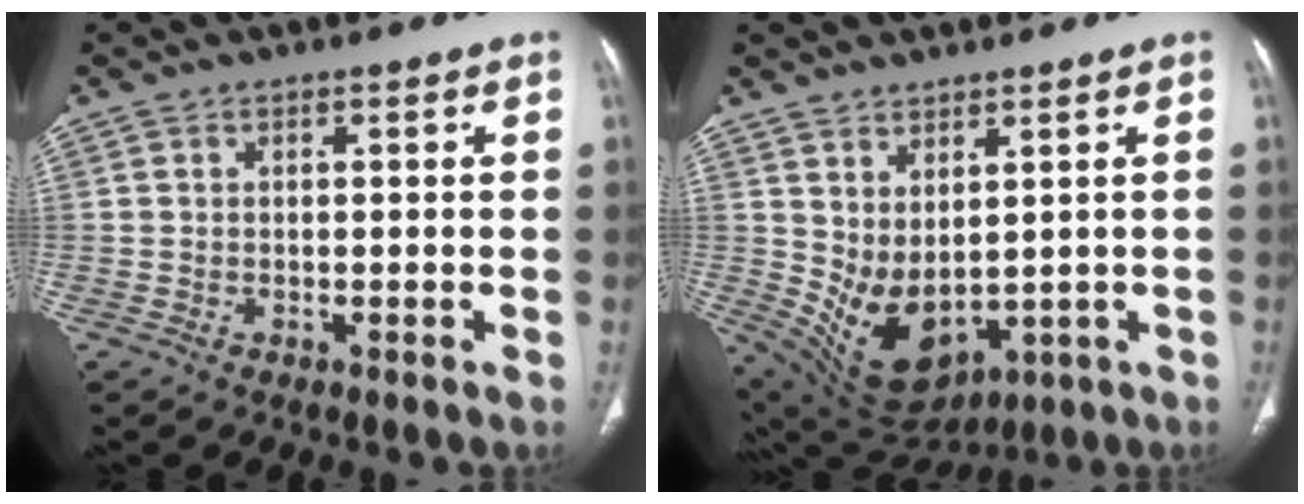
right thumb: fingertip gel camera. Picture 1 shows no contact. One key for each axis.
{"total": 11.7, "fx": 0.7, "fy": 6.7, "fz": 9.5, "tx": -0.153, "ty": -0.023, "tz": 0.051}